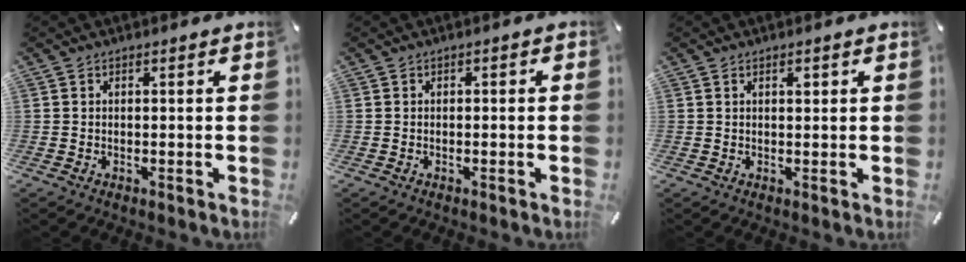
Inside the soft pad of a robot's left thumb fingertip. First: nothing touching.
{"total": 0.5, "force": [-0.3, 0.3, 0.3], "torque": [-0.006, 0.000, -0.006]}
{"total": 1.4, "force": [0.6, 0.5, 1.1], "torque": [-0.015, -0.002, 0.009]}